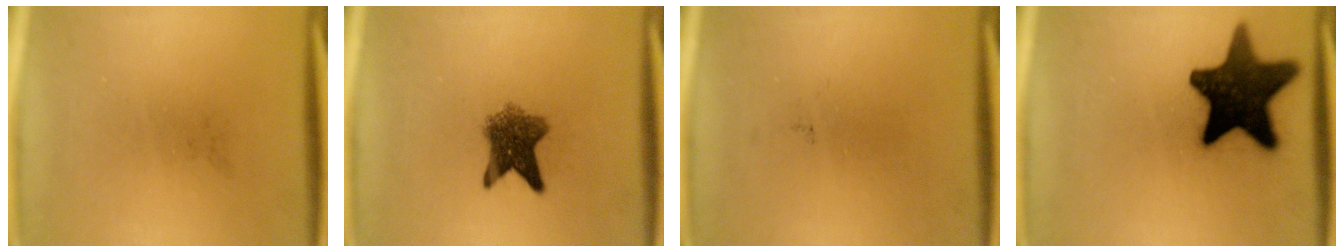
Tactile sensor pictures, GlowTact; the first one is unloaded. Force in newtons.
{"total": 6.3}
{"total": 0.0}
{"total": 17.3}